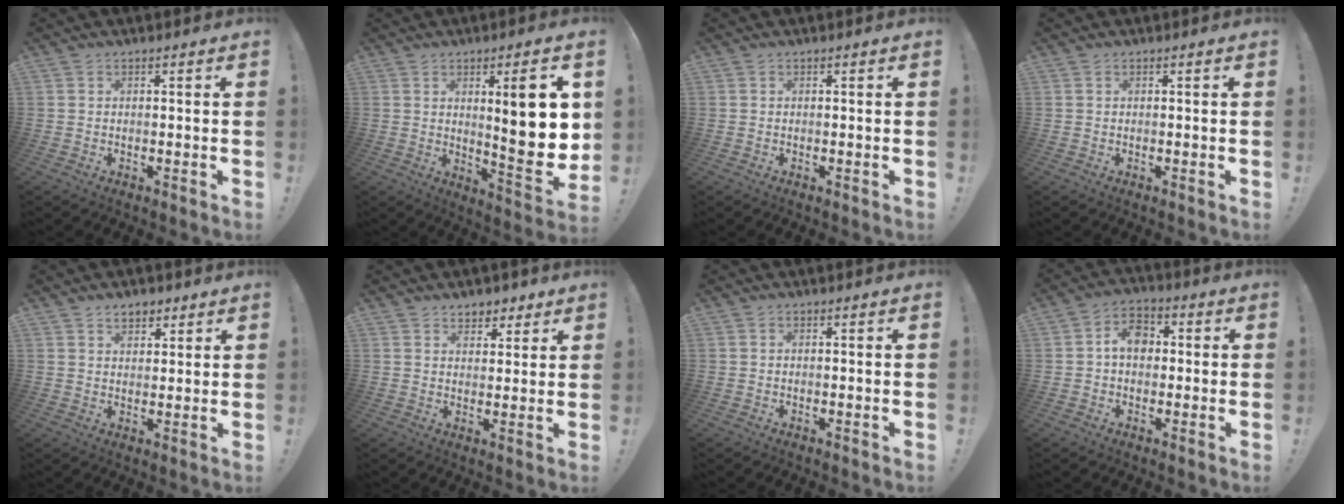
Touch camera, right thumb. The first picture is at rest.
{"total": 16.3, "force": [3.7, 3.7, 15.5], "torque": [-0.196, -0.029, 0.051]}
{"total": 0.0}
{"total": 0.0}
{"total": 4.5, "force": [3.0, 2.9, 1.6], "torque": [-0.017, -0.013, 0.053]}
{"total": 5.0, "force": [3.5, 3.5, 1.0], "torque": [0.001, -0.024, 0.063]}
{"total": 0.0}
{"total": 7.7, "force": [0.9, 5.7, 5.1], "torque": [-0.069, 0.009, 0.017]}